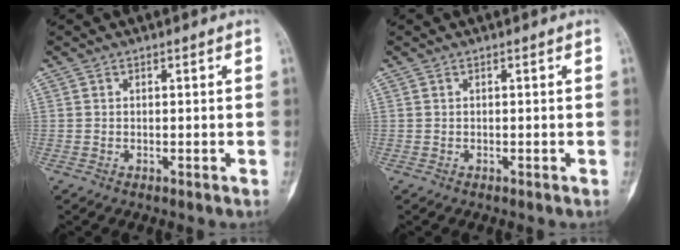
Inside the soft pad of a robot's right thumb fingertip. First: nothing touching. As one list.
[{"total": 0.0}]